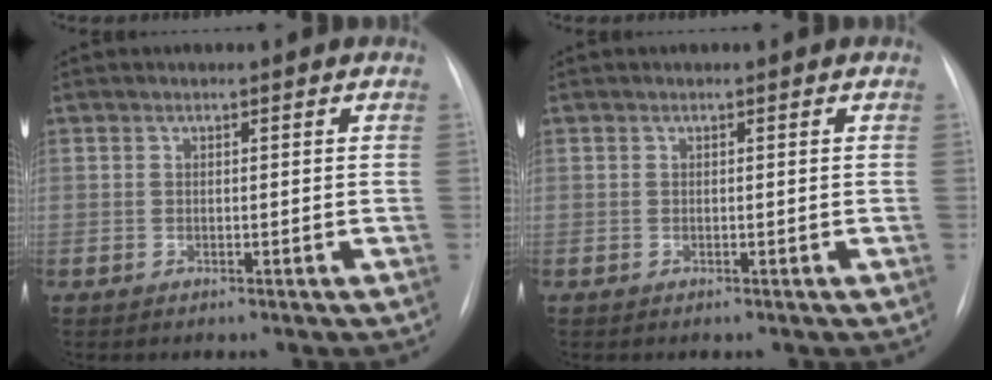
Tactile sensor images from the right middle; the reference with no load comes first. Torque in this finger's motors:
{"motor_torque": [-0.46, -0.36, -0.01, -0.01]}